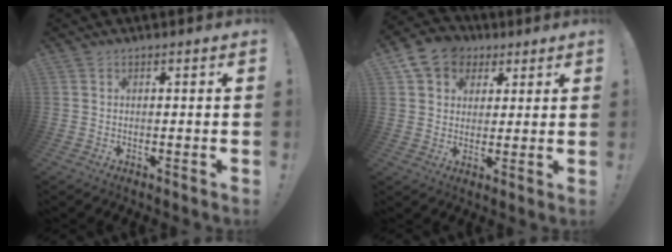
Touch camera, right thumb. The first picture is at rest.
{"total": 10.1, "force": [4.6, 8.4, 3.4], "torque": [-0.052, -0.017, 0.094]}